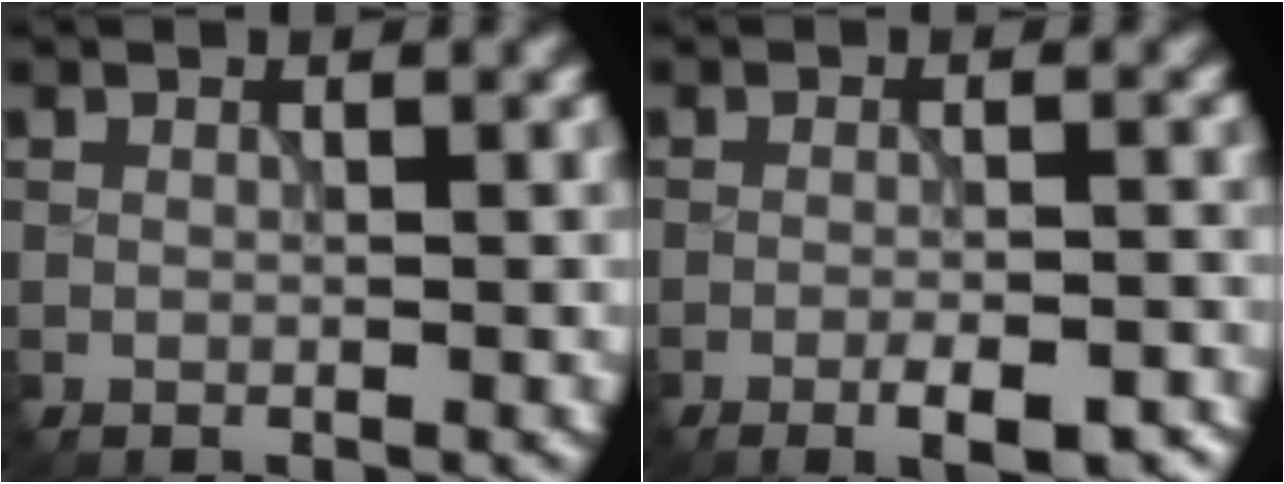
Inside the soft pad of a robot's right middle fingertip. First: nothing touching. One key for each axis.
{"total": 4.3, "fx": -2.7, "fy": 1.0, "fz": 3.1, "tx": -0.051, "ty": 0.002, "tz": -0.034}